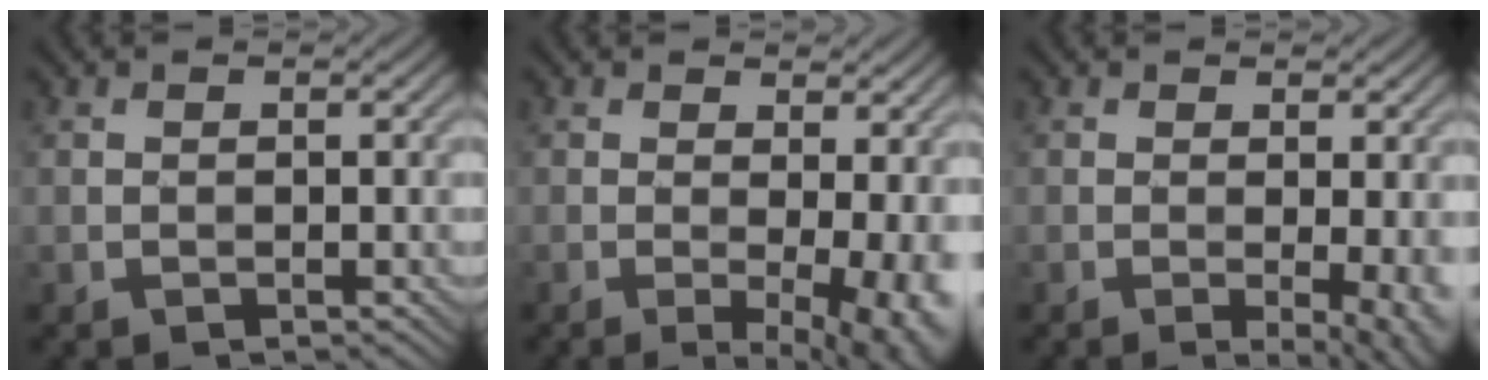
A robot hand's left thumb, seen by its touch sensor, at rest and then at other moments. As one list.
[{"total": 8.5, "force": [-0.7, 2.9, 8.0], "torque": [-0.087, -0.001, 0.003]}, {"total": 5.0, "force": [-0.7, 1.3, 4.8], "torque": [-0.065, -0.007, -0.007]}]